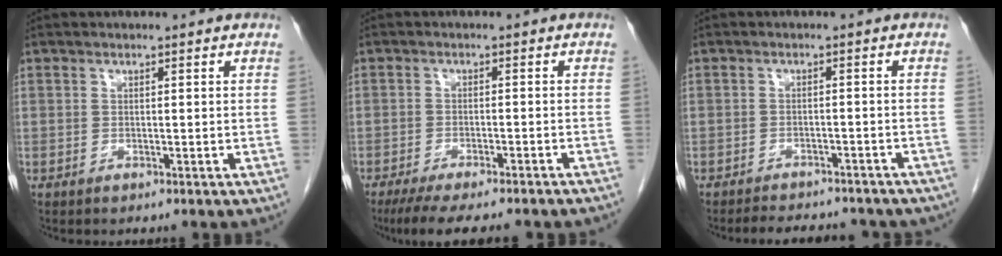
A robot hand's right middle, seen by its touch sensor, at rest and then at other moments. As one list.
[{"total": 13.6, "force": [-11.8, 1.6, 6.7], "torque": [-0.094, -0.021, -0.157]}, {"total": 11.4, "force": [-10.2, 3.4, 4.0], "torque": [-0.058, 0.003, -0.112]}]